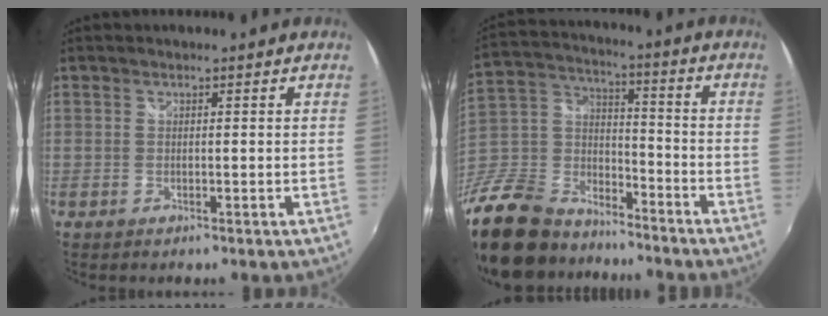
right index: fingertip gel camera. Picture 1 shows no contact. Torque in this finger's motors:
{"motor_torque": [-0.81, -0.94, -1.05, -0.21]}